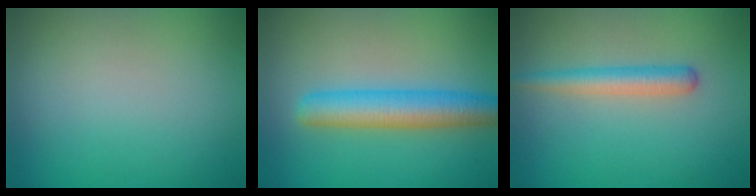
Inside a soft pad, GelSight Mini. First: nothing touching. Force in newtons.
{"total": 5.1, "press": 5.1, "slide": 0.1}
{"total": 2.5, "press": 2.5, "slide": 0.1}